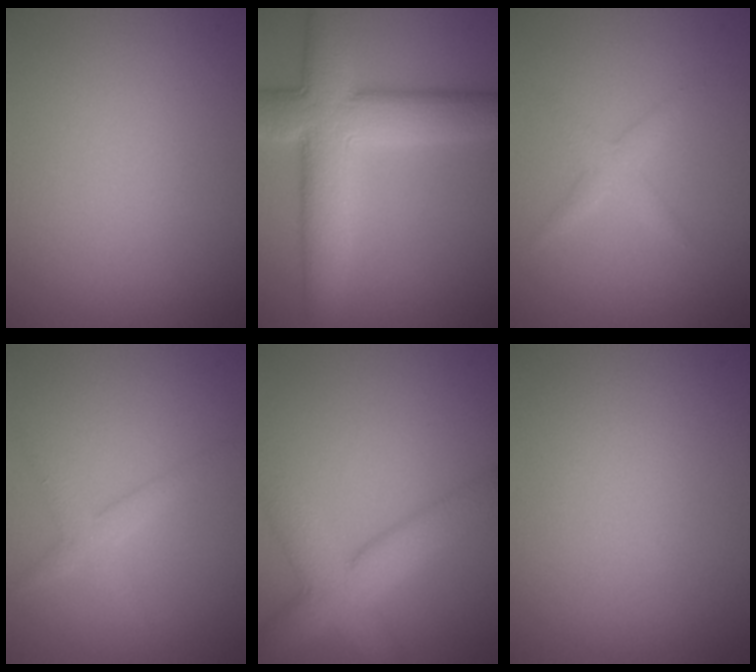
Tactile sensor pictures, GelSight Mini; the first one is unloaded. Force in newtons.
{"total": 9.3, "press": 9.3, "slide": 0.7}
{"total": 1.6, "press": 1.6, "slide": 0.1}
{"total": 1.8, "press": 1.8, "slide": 0.1}
{"total": 6.2, "press": 6.2, "slide": 0.4}
{"total": 0.0}